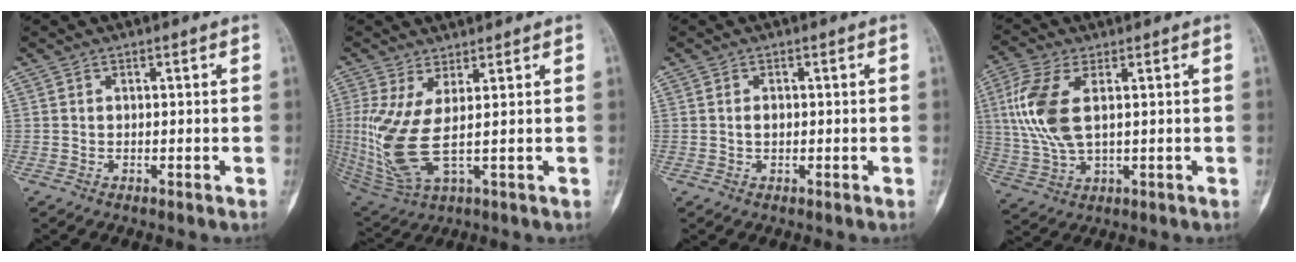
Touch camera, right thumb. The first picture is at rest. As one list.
[{"total": 10.3, "force": [1.2, 2.6, 9.9], "torque": [-0.257, -0.019, 0.032]}, {"total": 1.2, "force": [0.0, 0.8, 0.9], "torque": [-0.009, 0.002, 0.000]}, {"total": 11.3, "force": [2.3, 5.4, 9.7], "torque": [-0.230, -0.001, 0.050]}]